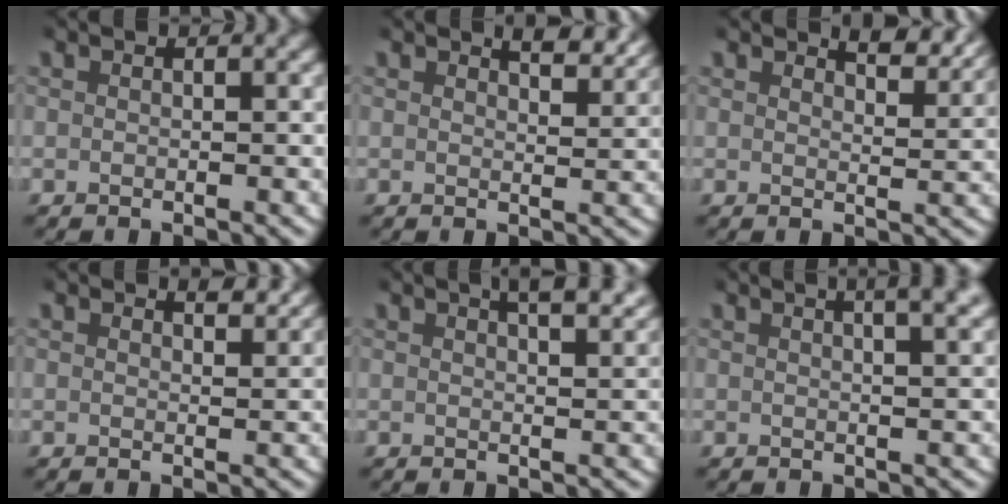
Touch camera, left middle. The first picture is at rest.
{"total": 3.1, "force": [2.8, 0.4, 1.3], "torque": [-0.014, -0.003, 0.043]}
{"total": 3.9, "force": [3.6, 0.6, 1.6], "torque": [-0.019, -0.001, 0.054]}
{"total": 1.9, "force": [1.7, 0.2, 0.6], "torque": [-0.004, -0.004, 0.027]}
{"total": 4.7, "force": [3.1, 1.3, 3.3], "torque": [-0.040, 0.010, 0.042]}
{"total": 6.4, "force": [3.7, 2.3, 4.7], "torque": [-0.053, 0.025, 0.045]}